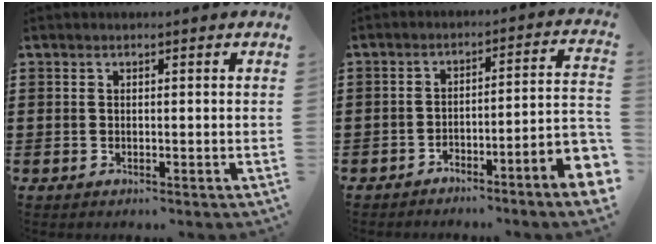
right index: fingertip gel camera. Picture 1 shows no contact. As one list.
[{"total": 5.0, "force": [-4.0, -0.2, 2.9], "torque": [-0.047, -0.013, -0.080]}]